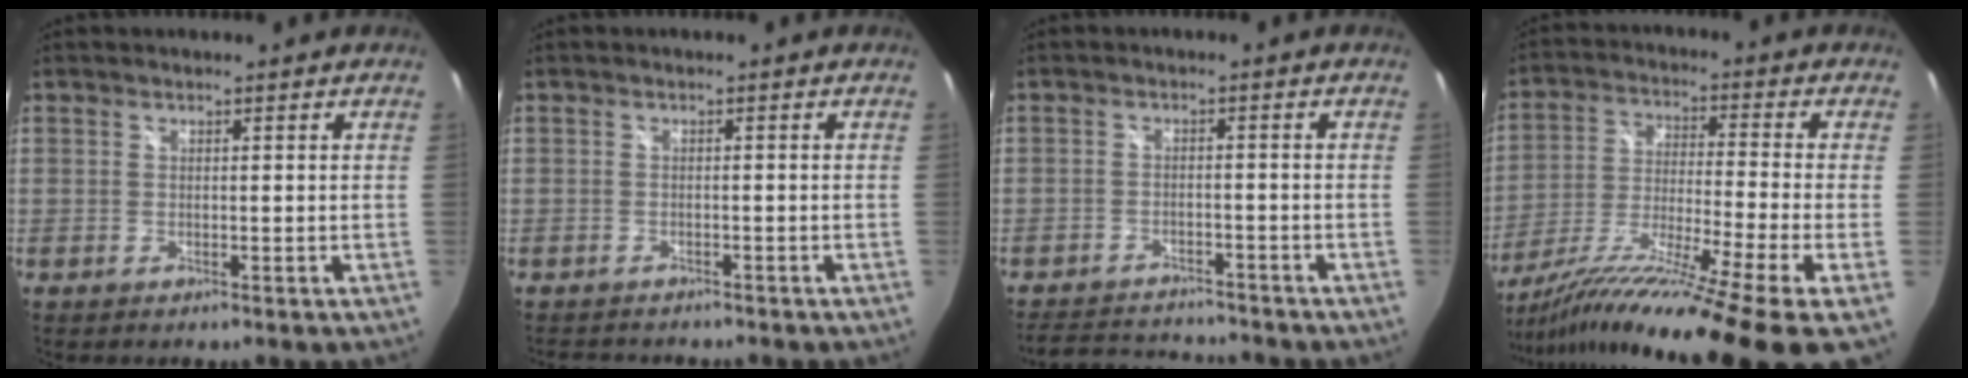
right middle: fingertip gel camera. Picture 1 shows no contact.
{"total": 3.6, "force": [-3.3, 1.1, 0.9], "torque": [-0.021, -0.006, -0.050]}
{"total": 9.6, "force": [-9.0, 2.3, 2.5], "torque": [-0.068, 0.011, -0.134]}
{"total": 22.9, "force": [-16.4, -1.3, 15.9], "torque": [-0.261, -0.077, -0.274]}